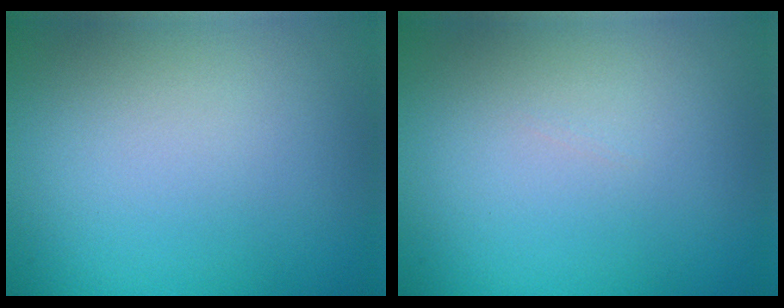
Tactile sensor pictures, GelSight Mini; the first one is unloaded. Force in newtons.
{"total": 0.0}